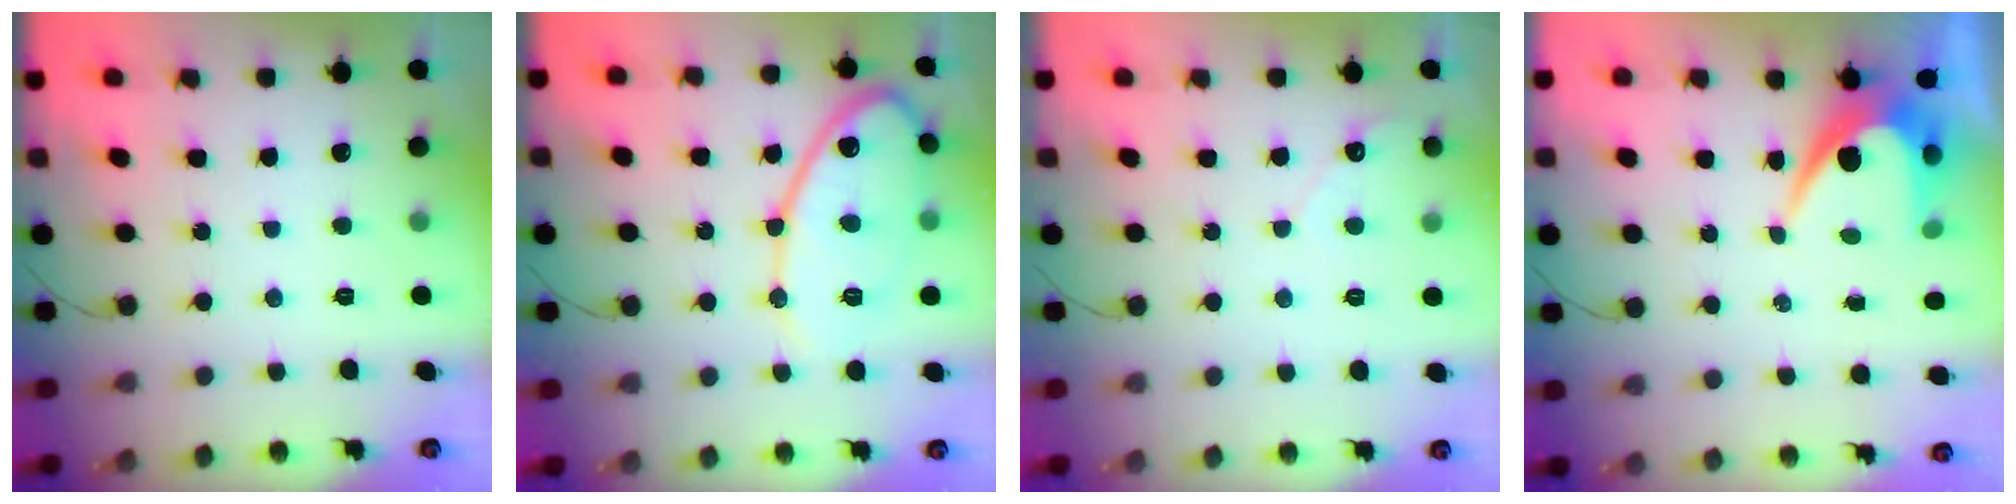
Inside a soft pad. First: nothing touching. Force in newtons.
{"total": 15.6, "press": 15.6, "slide": 1.4}
{"total": 2.7, "press": 2.7, "slide": 0.2}
{"total": 7.6, "press": 7.6, "slide": 0.5}